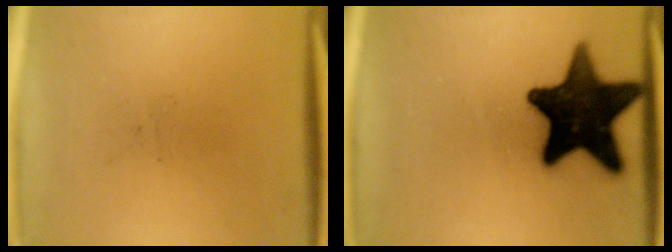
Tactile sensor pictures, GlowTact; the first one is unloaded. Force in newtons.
{"total": 19.1}